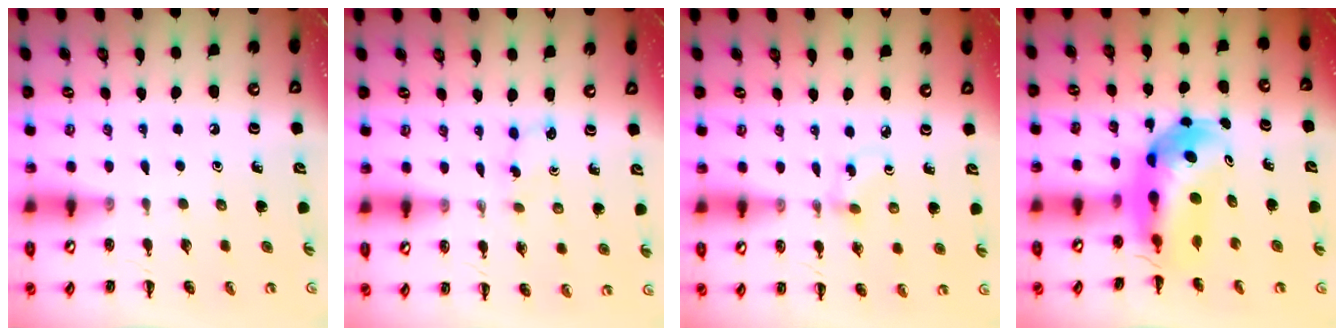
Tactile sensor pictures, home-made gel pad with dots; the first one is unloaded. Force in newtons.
{"total": 3.2, "press": 3.0, "slide": 1.0}
{"total": 2.2, "press": 2.0, "slide": 0.9}
{"total": 7.1, "press": 6.7, "slide": 2.2}